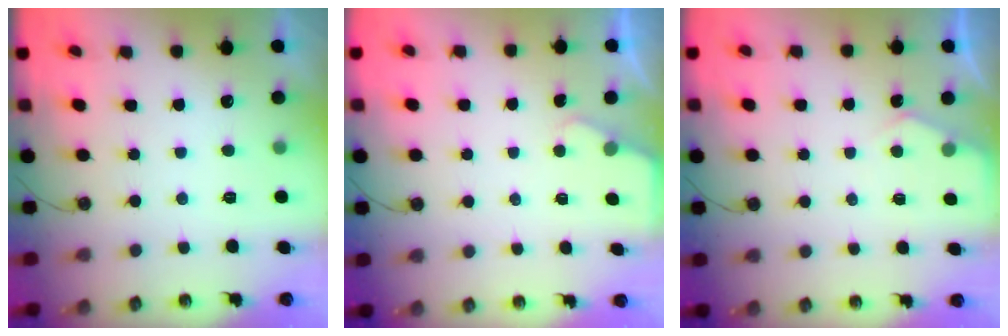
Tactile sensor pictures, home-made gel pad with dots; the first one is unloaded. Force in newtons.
{"total": 1.7, "press": 1.6, "slide": 0.2}
{"total": 3.6, "press": 3.6, "slide": 0.2}